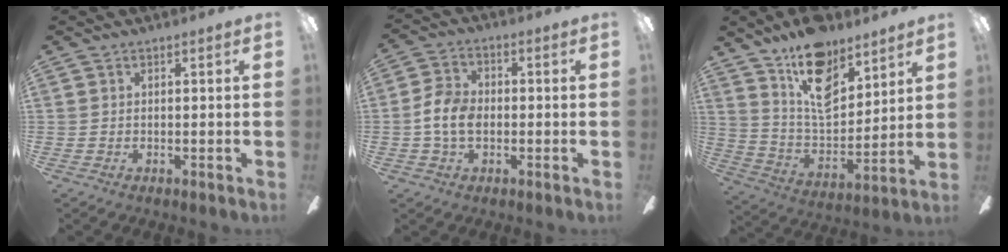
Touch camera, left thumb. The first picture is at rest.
{"total": 6.8, "force": [-1.2, 4.9, 4.5], "torque": [-0.105, 0.011, -0.026]}
{"total": 16.6, "force": [11.8, 8.4, 8.1], "torque": [-0.131, -0.076, 0.212]}